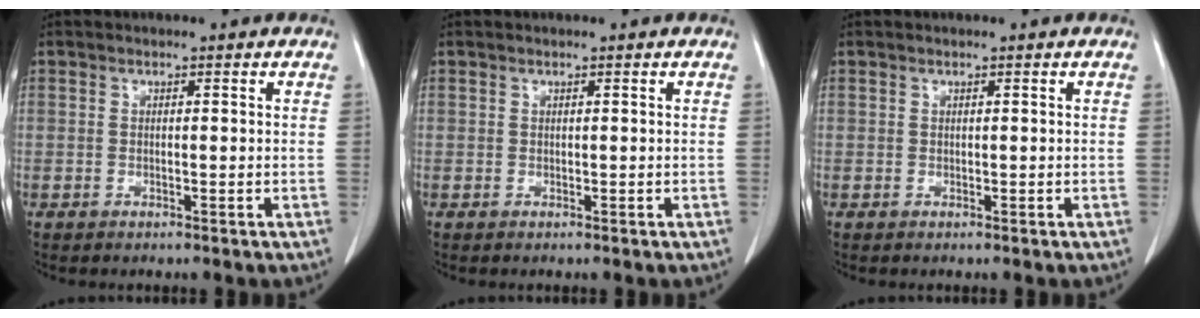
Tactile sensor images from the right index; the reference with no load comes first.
{"total": 0.0}
{"total": 0.0}